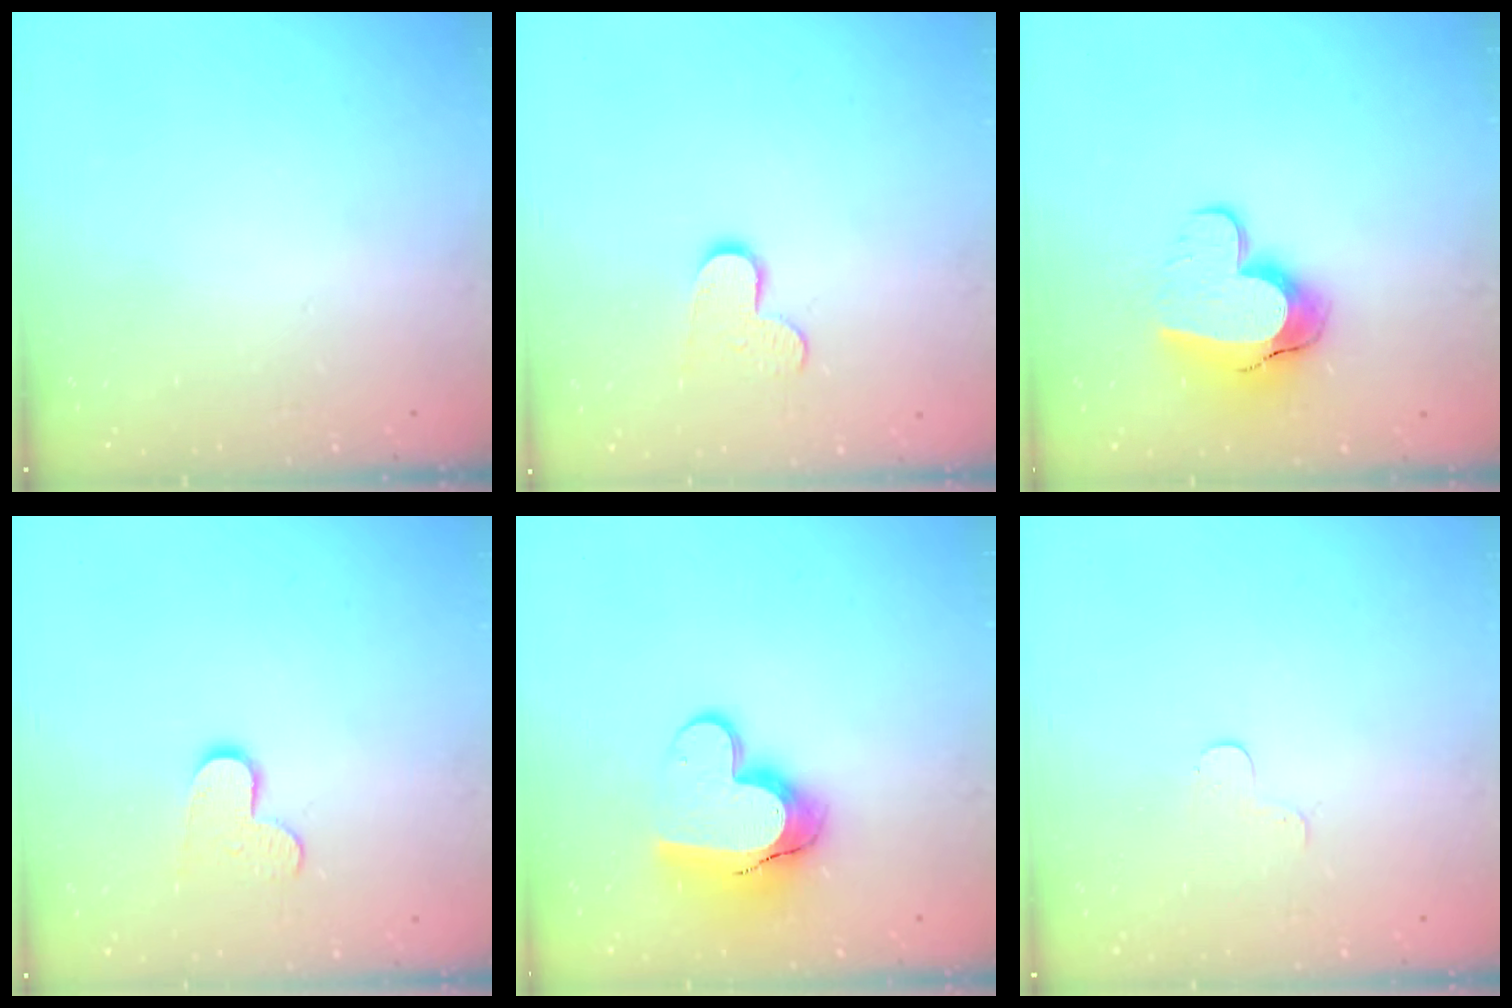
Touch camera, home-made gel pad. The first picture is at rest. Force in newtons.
{"total": 8.0, "press": 8.0, "slide": 0.6}
{"total": 11.8, "press": 11.7, "slide": 1.0}
{"total": 8.0, "press": 8.0, "slide": 0.6}
{"total": 11.8, "press": 11.8, "slide": 1.0}
{"total": 3.4, "press": 3.4, "slide": 0.4}